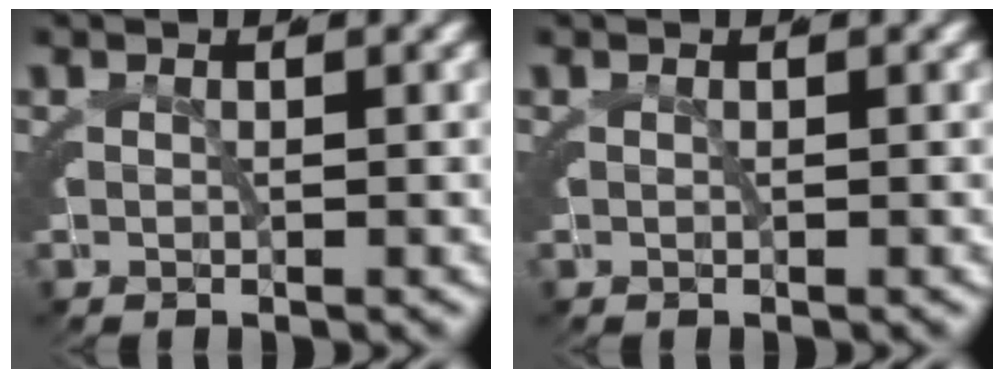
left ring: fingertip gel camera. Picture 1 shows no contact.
{"total": 0.0}